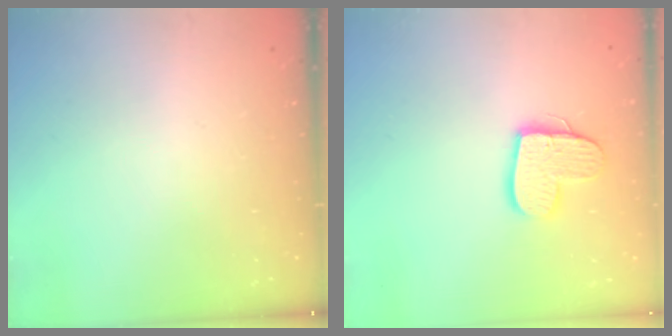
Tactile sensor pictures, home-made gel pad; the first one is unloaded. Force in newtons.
{"total": 11.9, "press": 11.8, "slide": 1.1}